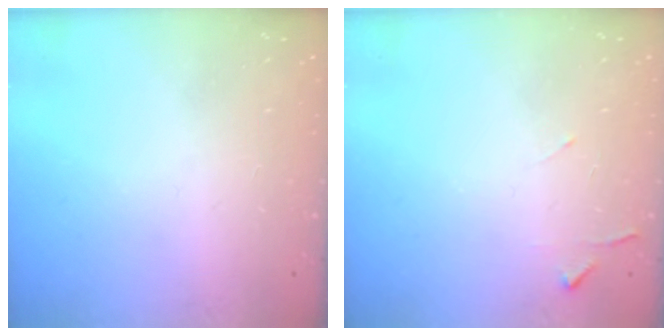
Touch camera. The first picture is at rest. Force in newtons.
{"total": 4.7, "press": 4.6, "slide": 0.6}